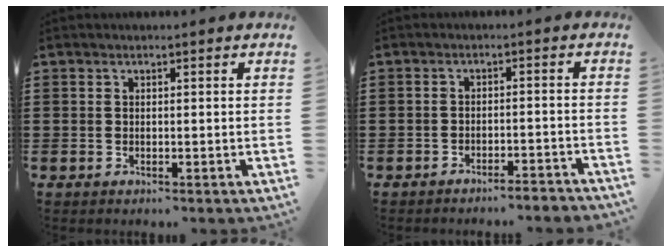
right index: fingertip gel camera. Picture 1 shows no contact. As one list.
[{"total": 2.6, "force": [-2.6, -0.1, 0.3], "torque": [-0.009, 0.000, -0.055]}]